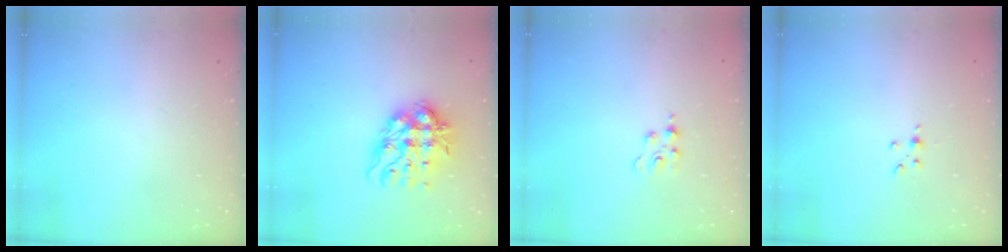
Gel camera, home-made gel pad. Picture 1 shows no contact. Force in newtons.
{"total": 13.1, "press": 13.0, "slide": 1.5}
{"total": 1.8, "press": 1.8, "slide": 0.4}
{"total": 2.0, "press": 1.9, "slide": 0.5}